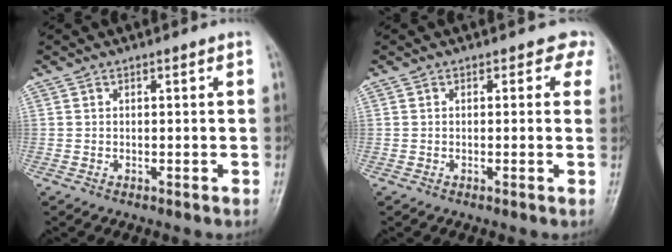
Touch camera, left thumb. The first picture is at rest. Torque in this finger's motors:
{"motor_torque": [0.24, 0.30, -0.05, 0.00, 0.03]}